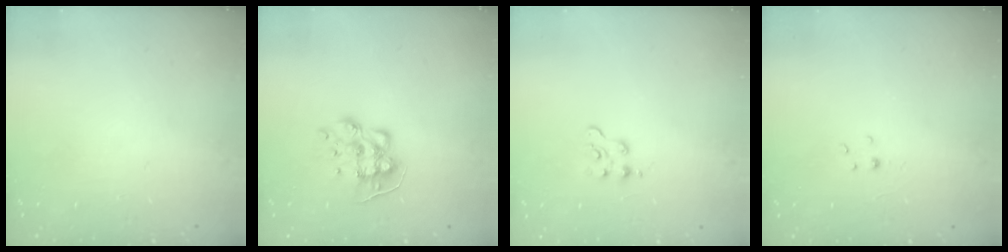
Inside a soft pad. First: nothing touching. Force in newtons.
{"total": 8.7, "press": 8.7, "slide": 0.2}
{"total": 2.2, "press": 2.2, "slide": 0.5}
{"total": 1.4, "press": 1.3, "slide": 0.2}